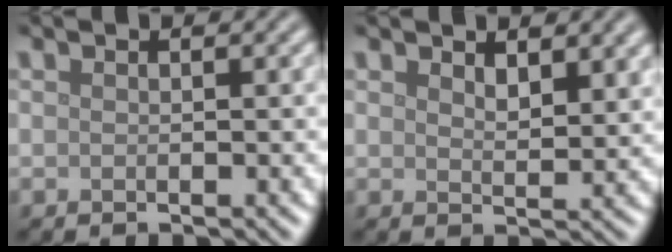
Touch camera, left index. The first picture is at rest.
{"total": 2.3, "force": [1.6, 0.9, 1.3], "torque": [-0.022, -0.004, 0.032]}